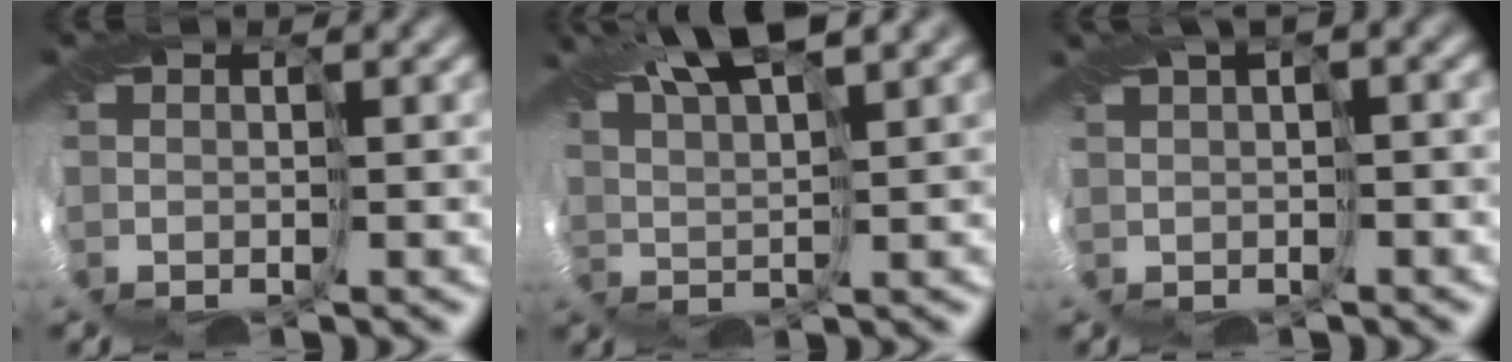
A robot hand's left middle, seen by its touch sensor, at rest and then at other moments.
{"total": 8.0, "force": [5.2, 1.6, 5.8], "torque": [-0.105, 0.019, 0.088]}
{"total": 4.5, "force": [2.0, 1.7, 3.7], "torque": [-0.057, 0.020, 0.037]}